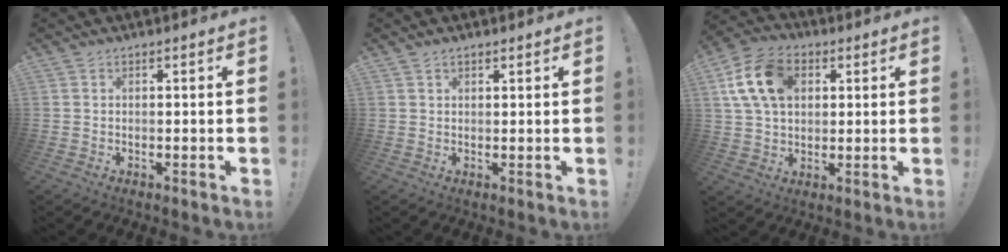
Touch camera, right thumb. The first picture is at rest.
{"total": 1.2, "force": [1.0, 0.6, 0.3], "torque": [-0.005, -0.002, 0.019]}
{"total": 15.3, "force": [4.8, 10.8, 9.7], "torque": [-0.172, -0.002, 0.096]}